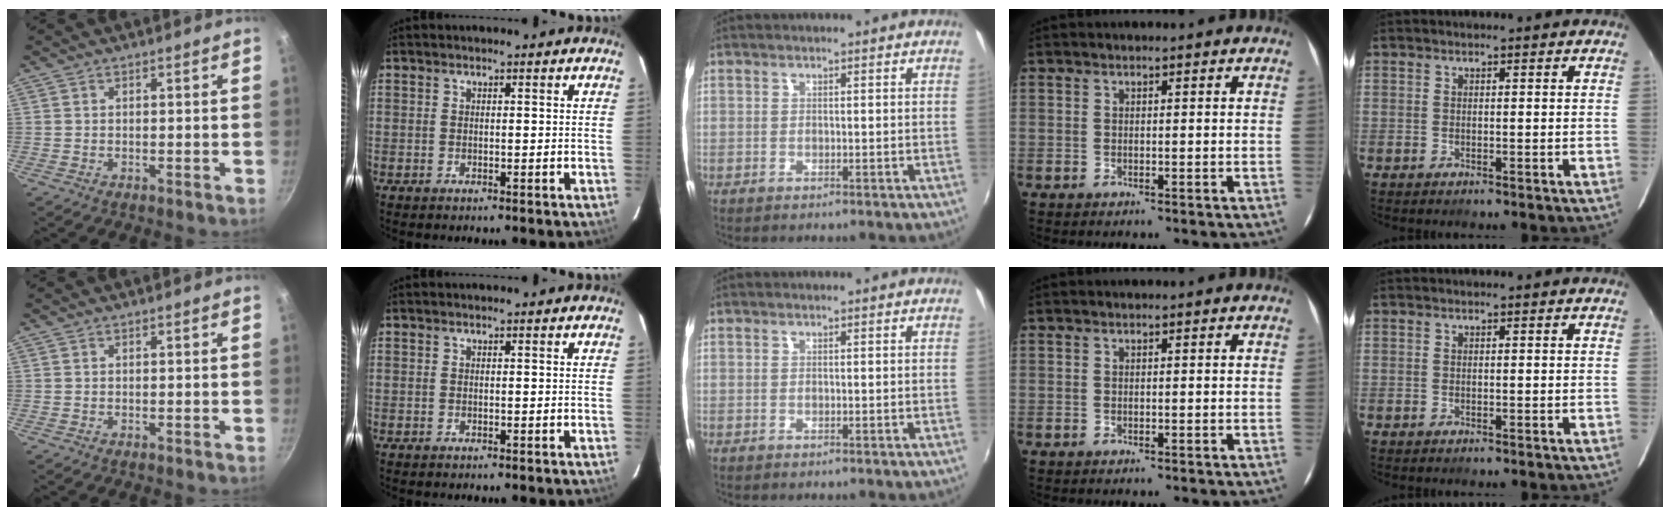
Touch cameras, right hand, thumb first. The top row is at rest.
{}